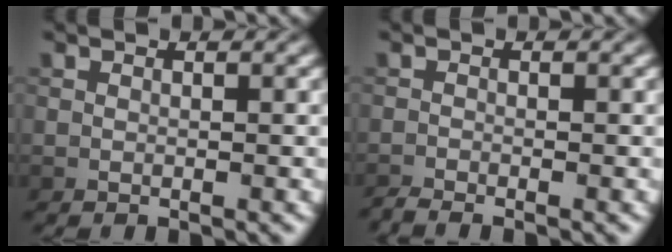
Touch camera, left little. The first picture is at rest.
{"total": 1.3, "force": [-1.2, 0.1, 0.4], "torque": [-0.007, -0.008, -0.031]}